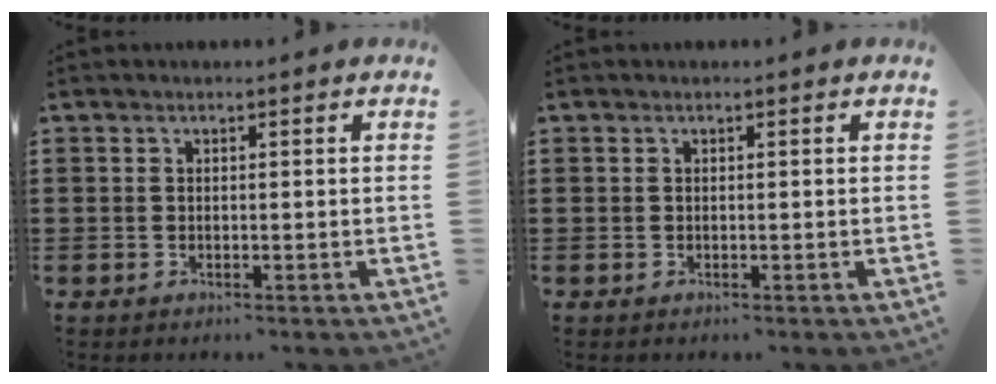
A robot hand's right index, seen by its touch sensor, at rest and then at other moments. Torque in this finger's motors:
{"motor_torque": [1.52, 0.62, 0.00, 0.00]}